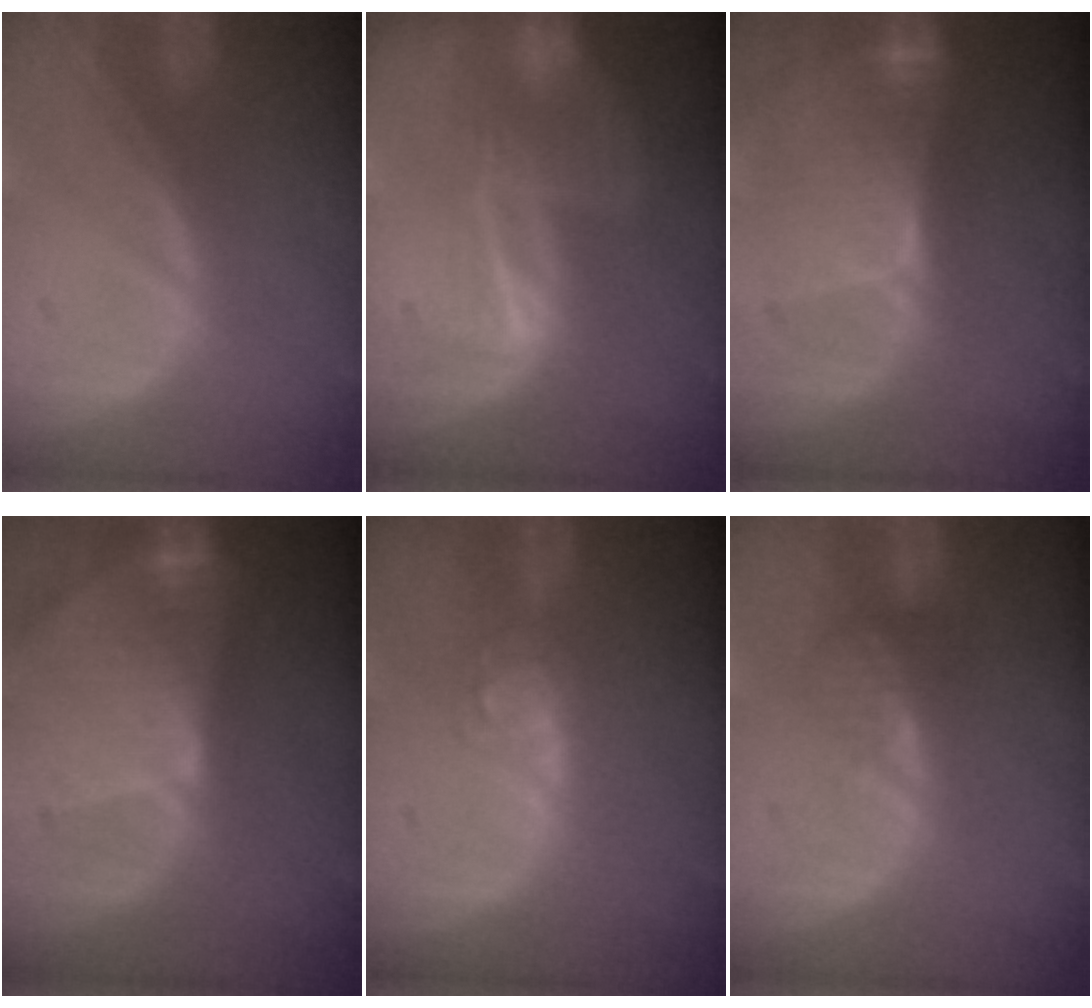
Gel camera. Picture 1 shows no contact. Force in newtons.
{"total": 6.5, "press": 5.6, "slide": 3.4}
{"total": 6.8, "press": 6.8, "slide": 0.5}
{"total": 9.6, "press": 8.5, "slide": 4.6}
{"total": 3.9, "press": 3.7, "slide": 1.3}
{"total": 2.1, "press": 2.1, "slide": 0.2}